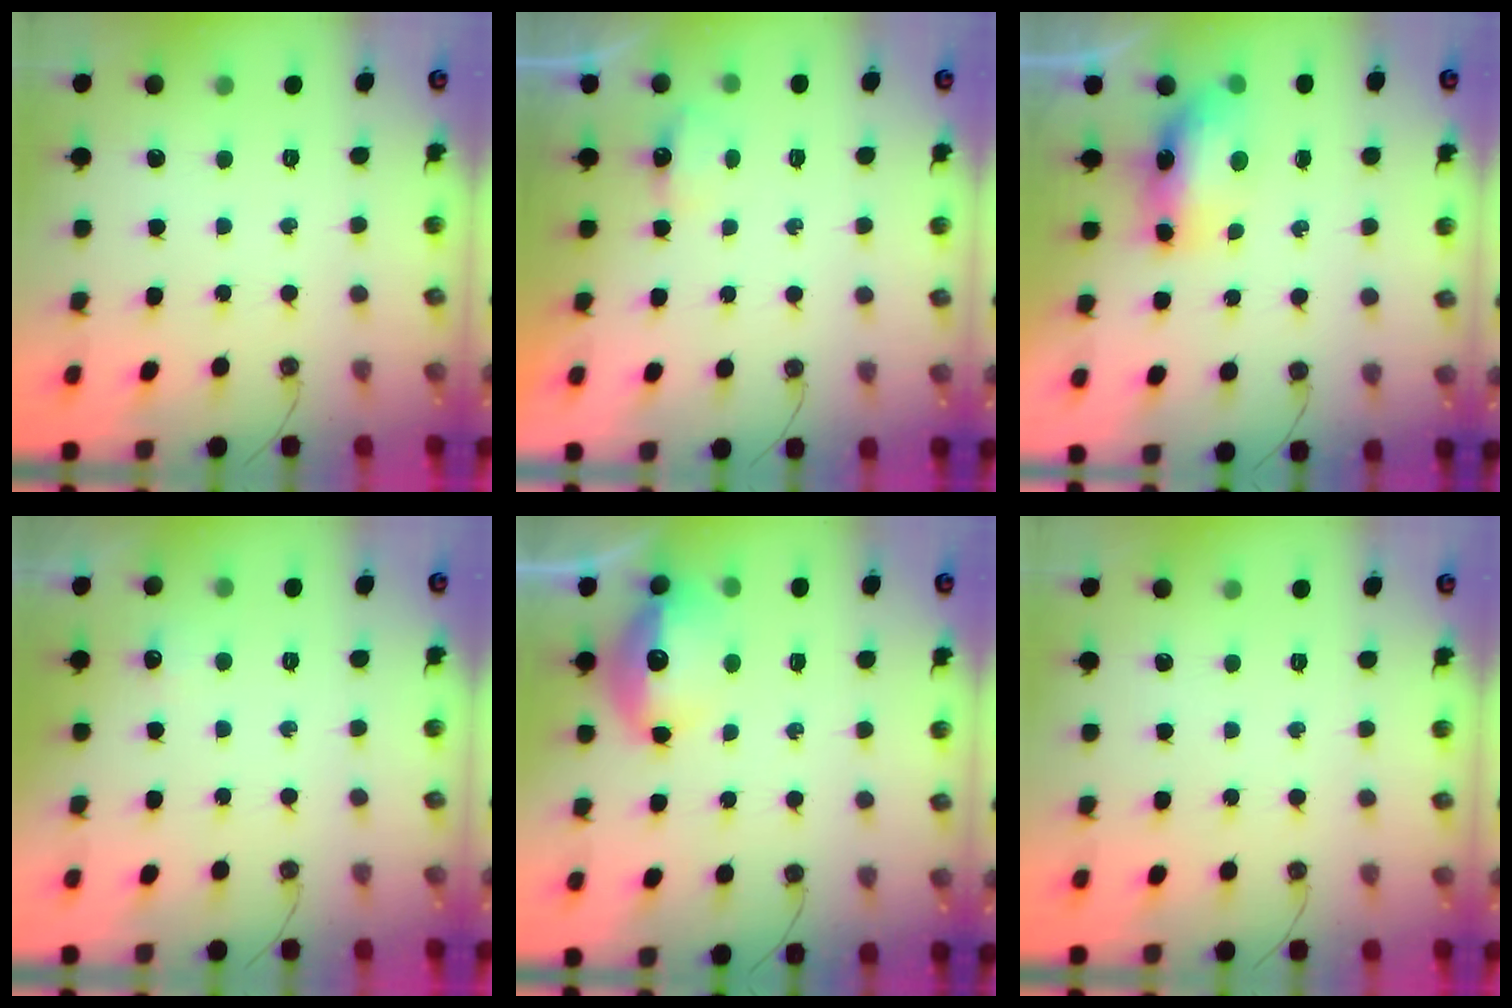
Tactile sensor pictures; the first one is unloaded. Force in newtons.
{"total": 3.8, "press": 3.8, "slide": 0.6}
{"total": 7.8, "press": 7.7, "slide": 0.8}
{"total": 4.1, "press": 4.0, "slide": 0.6}
{"total": 13.0, "press": 13.0, "slide": 1.1}
{"total": 0.0}